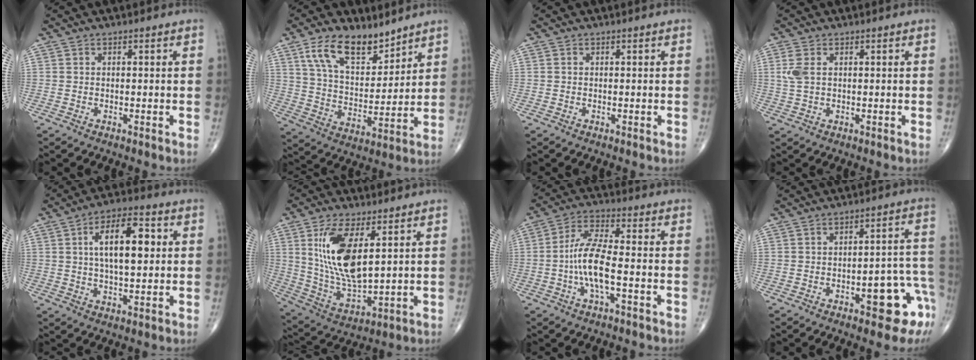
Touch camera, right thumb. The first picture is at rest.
{"total": 13.6, "force": [9.0, 6.6, 7.6], "torque": [-0.109, -0.054, 0.174]}
{"total": 0.0}
{"total": 3.5, "force": [0.9, 1.9, 2.8], "torque": [-0.076, 0.006, 0.022]}
{"total": 12.6, "force": [2.5, 5.6, 11.0], "torque": [-0.169, 0.007, 0.040]}
{"total": 15.5, "force": [4.6, 6.5, 13.3], "torque": [-0.258, -0.027, 0.103]}
{"total": 9.6, "force": [-1.9, 2.7, 9.0], "torque": [-0.195, 0.024, -0.041]}
{"total": 12.0, "force": [-5.5, 4.5, 9.7], "torque": [-0.078, 0.046, -0.061]}